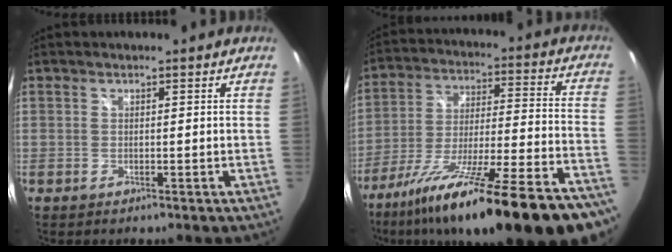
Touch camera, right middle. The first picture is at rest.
{"total": 32.1, "force": [-23.9, 4.3, 20.9], "torque": [-0.321, -0.080, -0.354]}